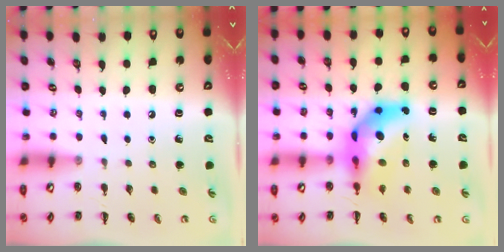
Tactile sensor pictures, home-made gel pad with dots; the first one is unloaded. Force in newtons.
{"total": 11.8, "press": 11.2, "slide": 3.7}